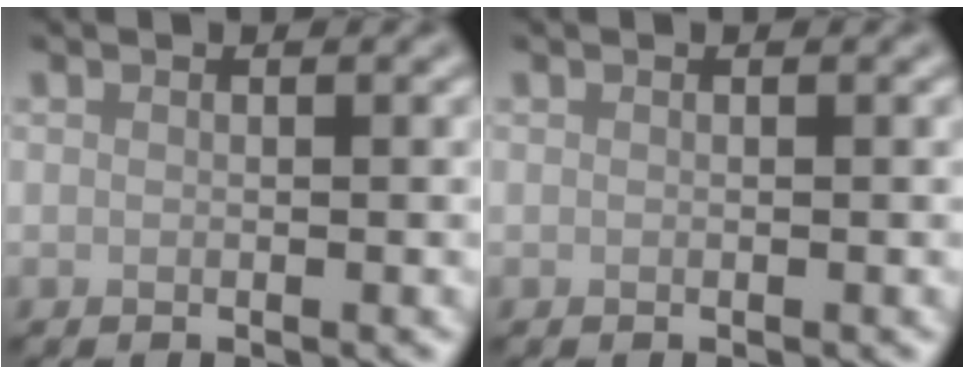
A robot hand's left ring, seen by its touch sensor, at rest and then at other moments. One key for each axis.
{"total": 0.0}